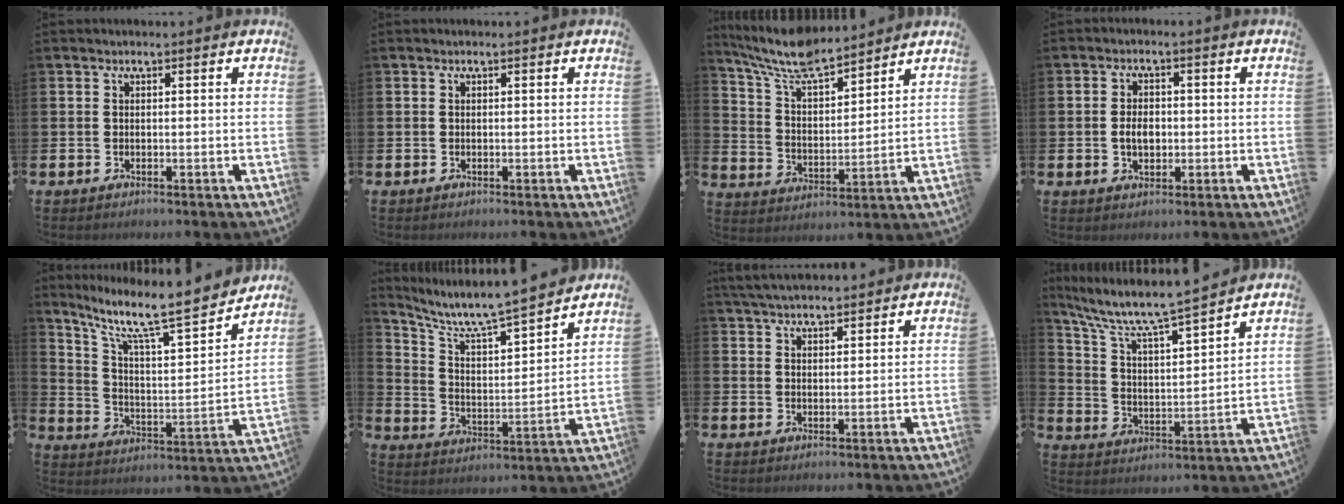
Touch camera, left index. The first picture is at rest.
{"total": 0.0}
{"total": 8.4, "force": [7.7, 1.9, 3.0], "torque": [-0.094, -0.037, 0.138]}
{"total": 3.2, "force": [-0.2, 2.2, 2.3], "torque": [-0.028, 0.000, -0.010]}
{"total": 10.3, "force": [8.7, 1.8, 5.2], "torque": [-0.133, -0.065, 0.142]}
{"total": 6.9, "force": [6.5, 0.3, 2.4], "torque": [-0.080, -0.059, 0.105]}
{"total": 4.2, "force": [4.1, 0.6, 0.7], "torque": [-0.022, -0.015, 0.076]}
{"total": 8.1, "force": [7.5, 0.7, 3.2], "torque": [-0.098, -0.054, 0.123]}